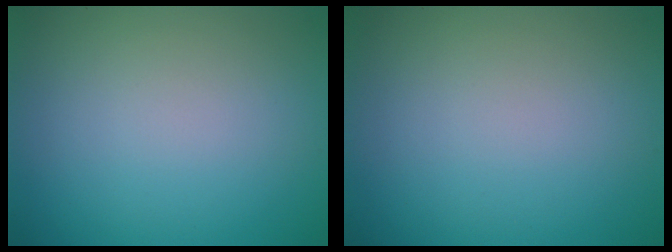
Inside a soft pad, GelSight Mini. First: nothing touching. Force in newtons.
{"total": 0.0}